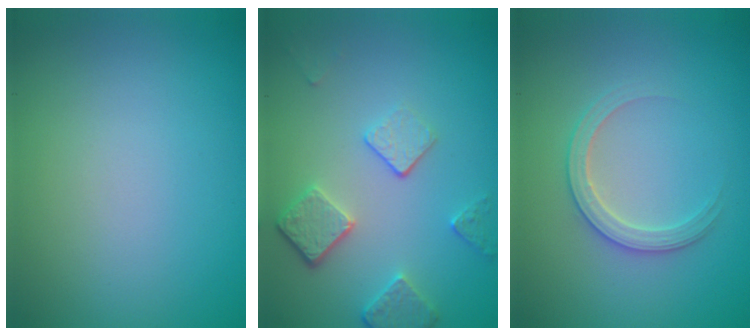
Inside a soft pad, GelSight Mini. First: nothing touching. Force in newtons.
{"total": 3.8, "press": 2.9, "slide": 2.5}
{"total": 2.5, "press": 2.5, "slide": 0.3}